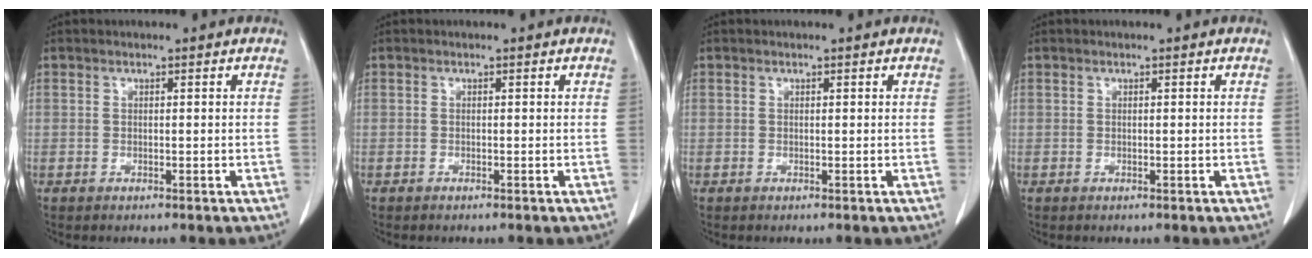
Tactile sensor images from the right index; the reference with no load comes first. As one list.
[{"total": 0.0}, {"total": 0.0}, {"total": 0.0}]